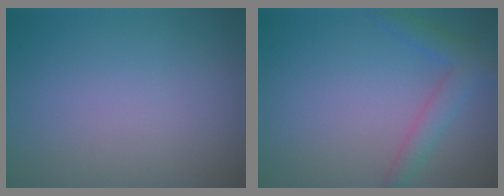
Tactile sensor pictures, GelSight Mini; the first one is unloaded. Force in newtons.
{"total": 2.7, "press": 2.7, "slide": 0.2}